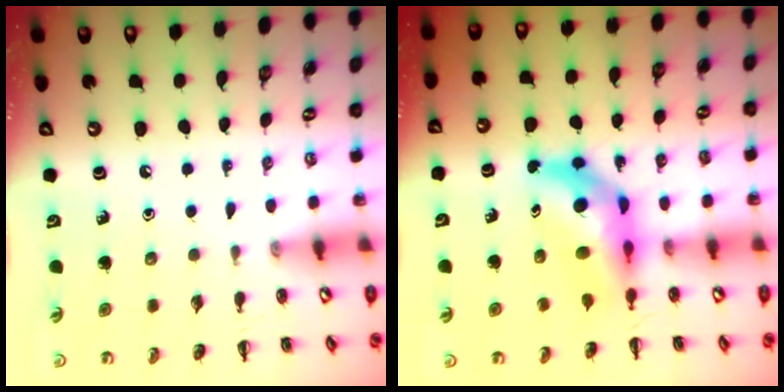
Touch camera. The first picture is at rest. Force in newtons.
{"total": 7.0, "press": 6.7, "slide": 2.1}